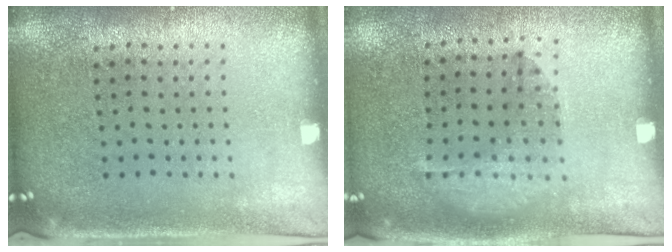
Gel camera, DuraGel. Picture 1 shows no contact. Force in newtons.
{"total": 1.2, "press": 1.0, "slide": 0.7}